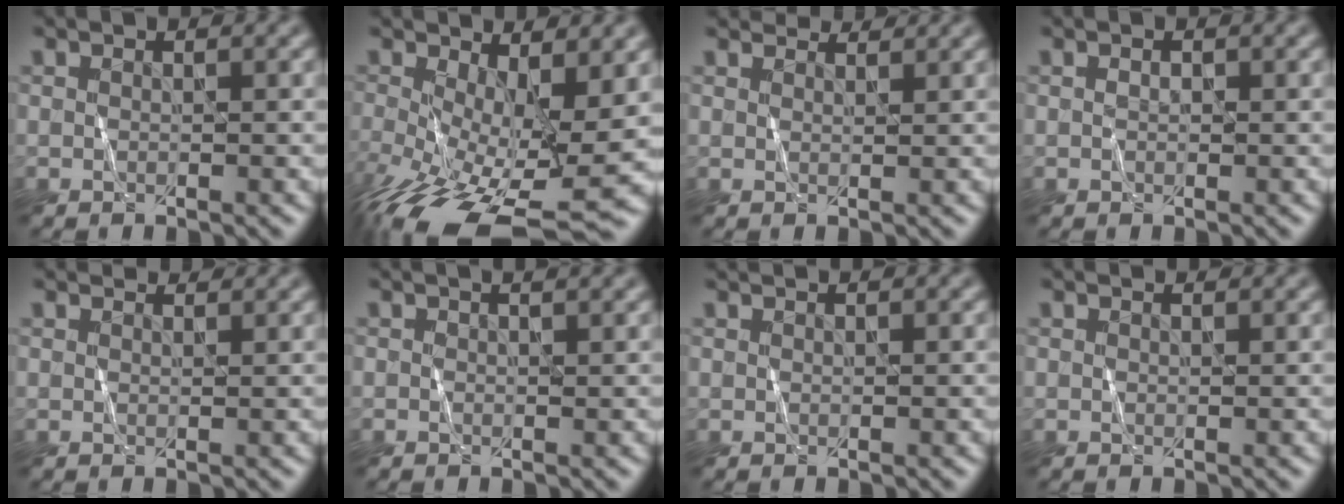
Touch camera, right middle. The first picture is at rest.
{"total": 11.6, "force": [-3.9, 4.6, 9.9], "torque": [-0.189, -0.035, -0.058]}
{"total": 3.5, "force": [3.3, 0.5, 0.8], "torque": [-0.012, 0.002, 0.035]}
{"total": 0.5, "force": [0.0, 0.4, 0.4], "torque": [-0.009, 0.003, 0.000]}
{"total": 2.3, "force": [2.2, 0.3, 0.4], "torque": [-0.009, 0.005, 0.023]}
{"total": 2.9, "force": [1.9, 1.3, 1.7], "torque": [-0.016, 0.017, 0.002]}
{"total": 0.9, "force": [0.8, 0.2, 0.2], "torque": [-0.004, 0.001, 0.005]}
{"total": 1.1, "force": [1.1, 0.1, 0.1], "torque": [-0.006, 0.002, 0.007]}